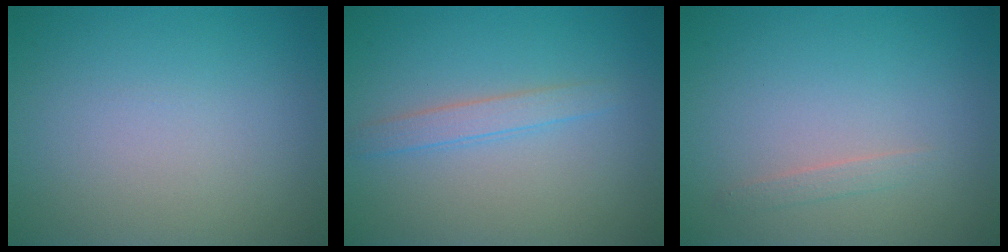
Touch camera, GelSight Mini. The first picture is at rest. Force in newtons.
{"total": 1.7, "press": 1.7, "slide": 0.1}
{"total": 0.8, "press": 0.8, "slide": 0.0}